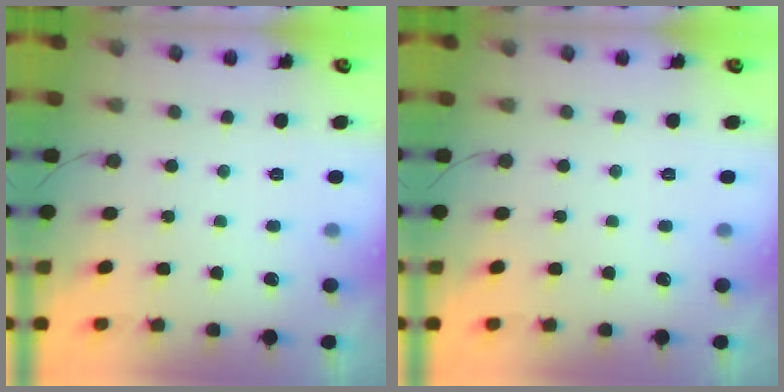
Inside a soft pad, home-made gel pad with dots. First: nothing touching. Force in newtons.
{"total": 0.0}